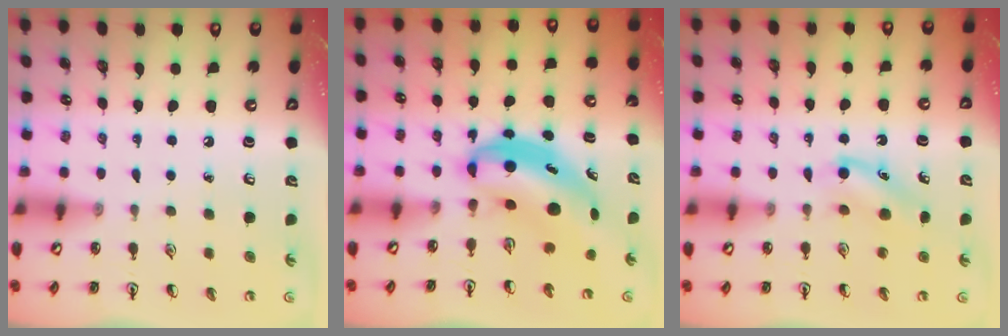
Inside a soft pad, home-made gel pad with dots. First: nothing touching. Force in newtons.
{"total": 6.3, "press": 6.1, "slide": 1.7}
{"total": 5.6, "press": 5.3, "slide": 1.7}